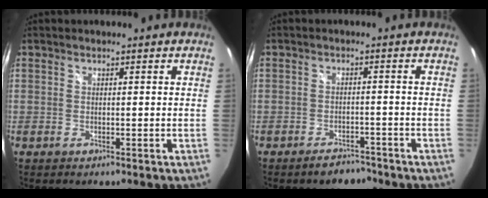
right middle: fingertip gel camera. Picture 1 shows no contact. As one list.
[{"total": 3.7, "force": [-3.2, 1.5, 1.0], "torque": [-0.023, 0.006, -0.046]}]